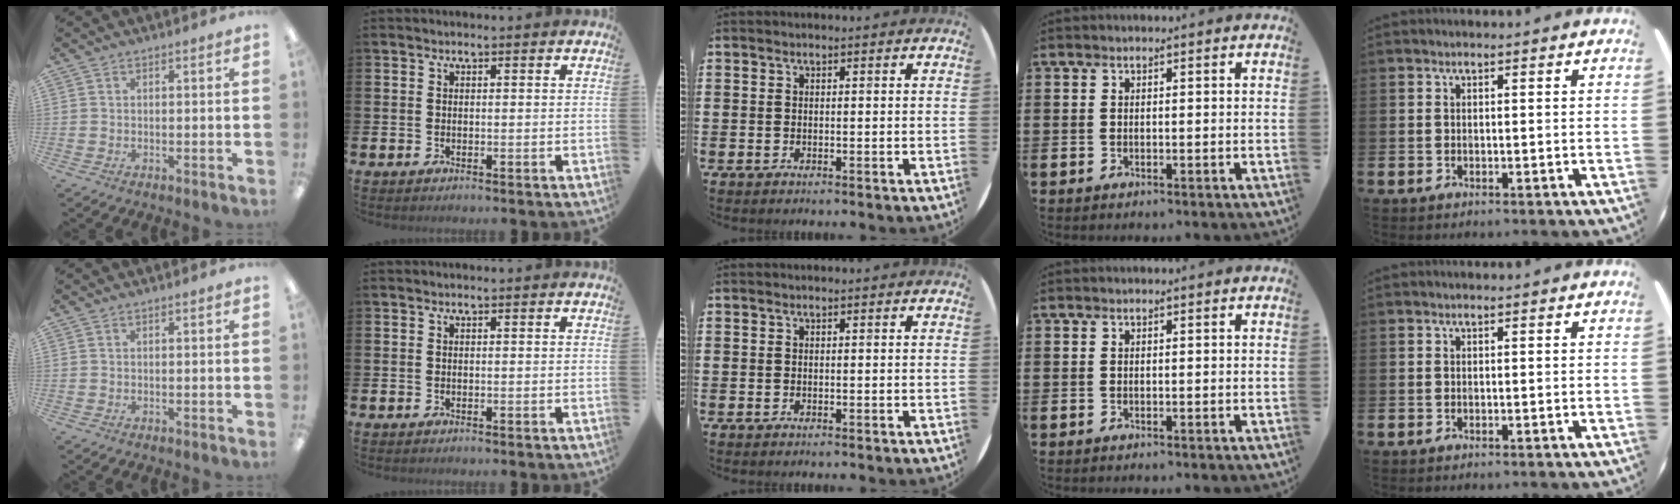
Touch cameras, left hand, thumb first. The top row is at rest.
{}